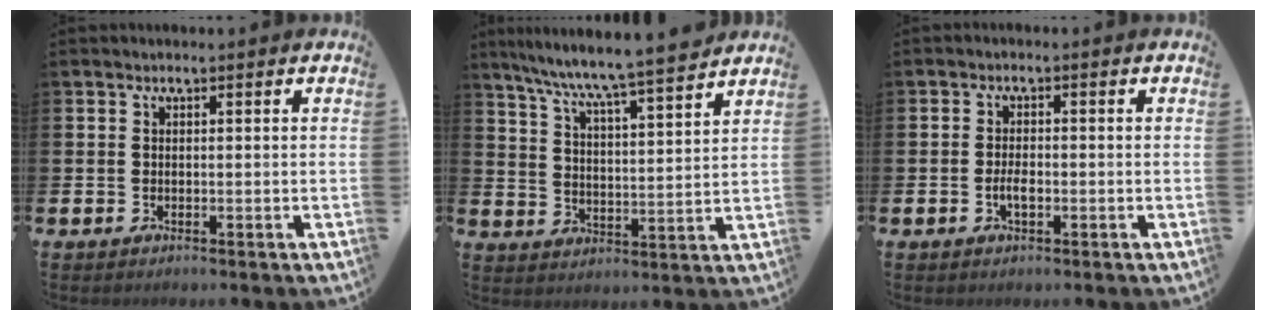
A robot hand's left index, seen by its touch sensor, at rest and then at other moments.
{"total": 7.7, "force": [7.3, -0.4, 2.4], "torque": [-0.077, -0.055, 0.126]}
{"total": 2.0, "force": [-0.6, 0.9, 1.7], "torque": [-0.028, 0.000, -0.012]}